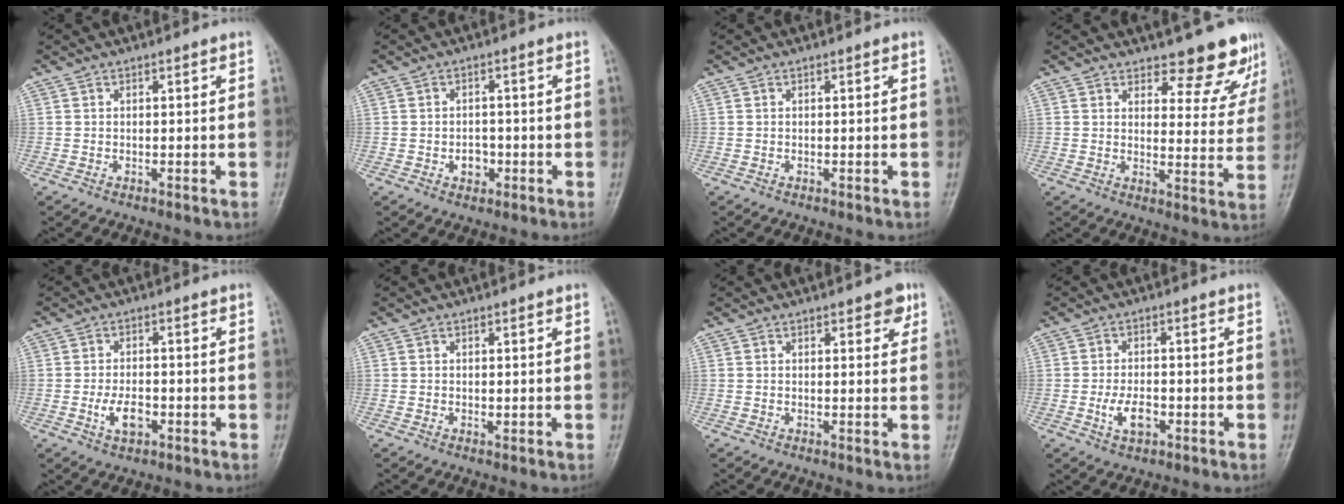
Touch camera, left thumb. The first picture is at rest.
{"total": 3.1, "force": [-1.0, 2.4, 1.7], "torque": [-0.010, 0.006, -0.013]}
{"total": 0.0}
{"total": 10.0, "force": [8.6, 3.6, 3.5], "torque": [-0.006, -0.070, 0.100]}
{"total": 4.7, "force": [-1.4, 2.6, 3.6], "torque": [-0.063, 0.005, -0.023]}
{"total": 0.6, "force": [0.2, 0.3, 0.4], "torque": [-0.005, -0.003, 0.003]}
{"total": 3.5, "force": [2.1, 1.5, 2.3], "torque": [-0.012, -0.007, 0.022]}
{"total": 4.7, "force": [-1.4, 2.6, 3.6], "torque": [-0.065, 0.005, -0.023]}